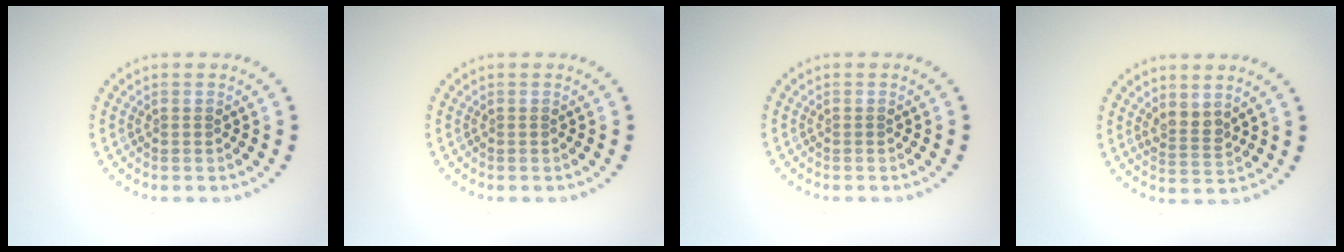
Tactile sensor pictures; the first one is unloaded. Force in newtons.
{"total": 0.0}
{"total": 0.0}
{"total": 2.0, "press": 1.7, "slide": 1.2}